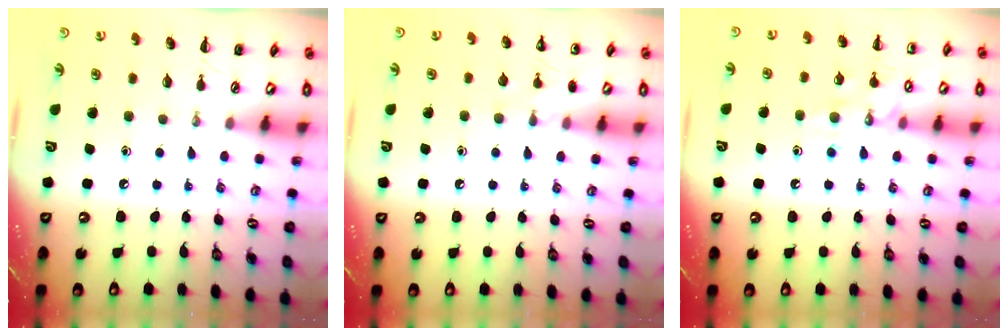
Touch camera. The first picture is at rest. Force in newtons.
{"total": 7.5, "press": 7.2, "slide": 2.0}
{"total": 10.4, "press": 10.4, "slide": 0.7}